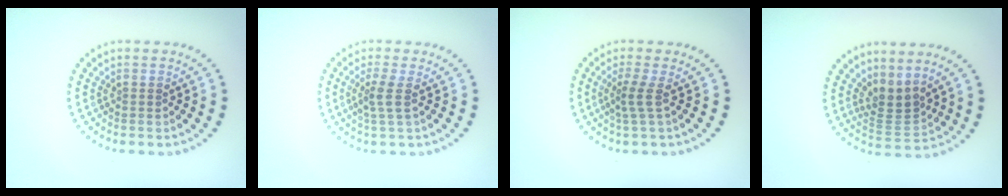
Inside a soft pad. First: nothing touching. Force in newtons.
{"total": 1.7, "press": 1.3, "slide": 1.1}
{"total": 1.8, "press": 1.1, "slide": 1.4}
{"total": 2.6, "press": 1.9, "slide": 1.8}